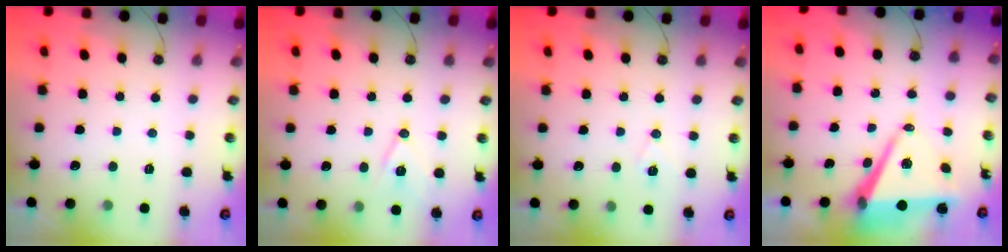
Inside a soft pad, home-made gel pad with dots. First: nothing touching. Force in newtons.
{"total": 10.1, "press": 9.4, "slide": 3.5}
{"total": 6.3, "press": 4.9, "slide": 4.0}
{"total": 10.3, "press": 9.4, "slide": 4.3}